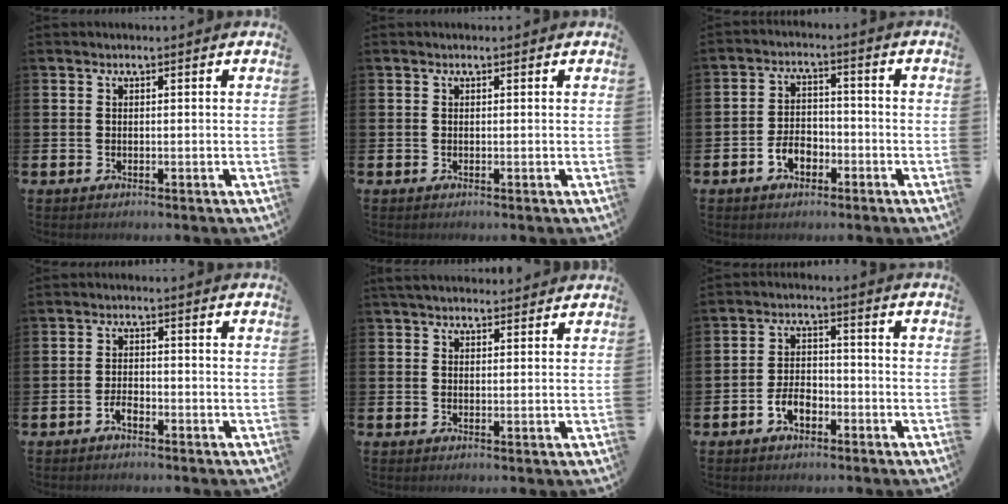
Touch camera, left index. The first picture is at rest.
{"total": 0.0}
{"total": 4.0, "force": [-2.1, 2.6, 2.2], "torque": [-0.038, 0.008, -0.042]}
{"total": 1.8, "force": [-1.2, 0.8, 1.0], "torque": [-0.027, 0.005, -0.022]}
{"total": 3.2, "force": [3.0, 1.0, 0.7], "torque": [-0.018, -0.007, 0.056]}
{"total": 3.8, "force": [-2.1, 2.1, 2.3], "torque": [-0.039, 0.008, -0.042]}